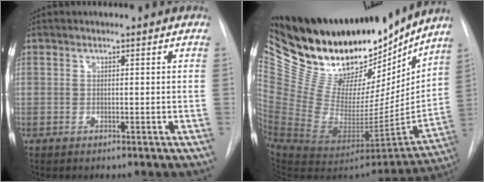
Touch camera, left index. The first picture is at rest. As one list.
[{"total": 30.0, "force": [26.0, 10.2, 10.9], "torque": [-0.202, -0.017, 0.414]}]